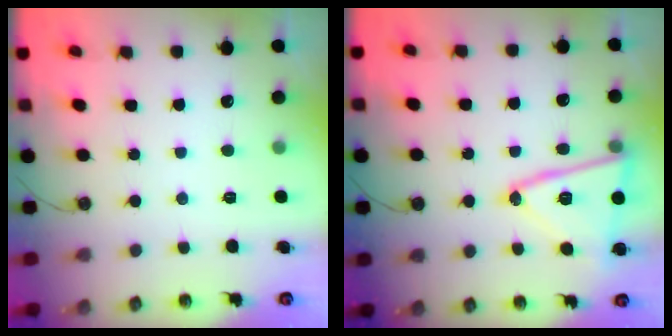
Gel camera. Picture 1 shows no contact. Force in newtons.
{"total": 16.3, "press": 16.3, "slide": 1.0}